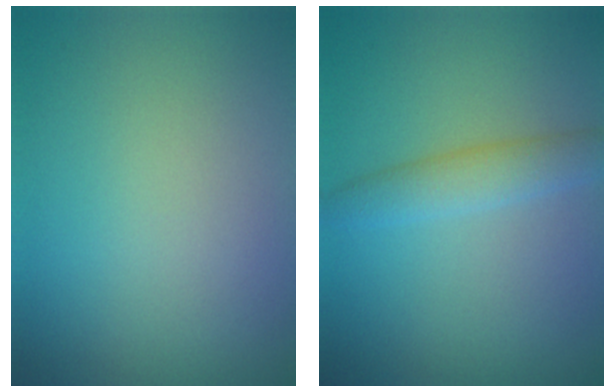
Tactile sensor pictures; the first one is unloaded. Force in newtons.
{"total": 2.6, "press": 2.6, "slide": 0.1}